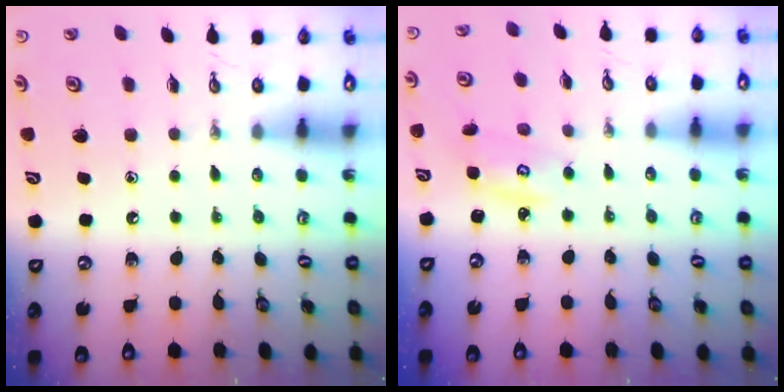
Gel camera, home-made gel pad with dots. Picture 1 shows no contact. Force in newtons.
{"total": 2.9, "press": 2.9, "slide": 0.4}